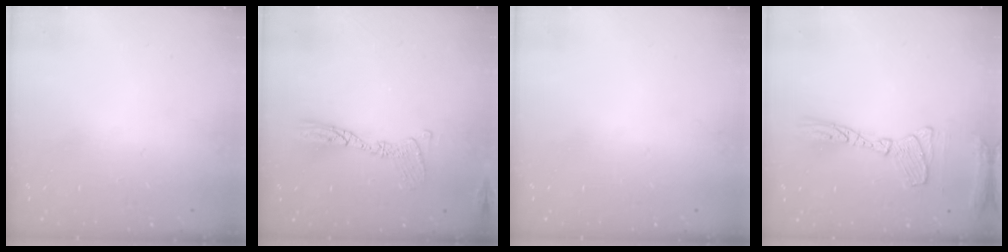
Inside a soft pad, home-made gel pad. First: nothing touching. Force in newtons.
{"total": 12.4, "press": 12.4, "slide": 1.1}
{"total": 0.0}
{"total": 14.2, "press": 14.1, "slide": 1.2}